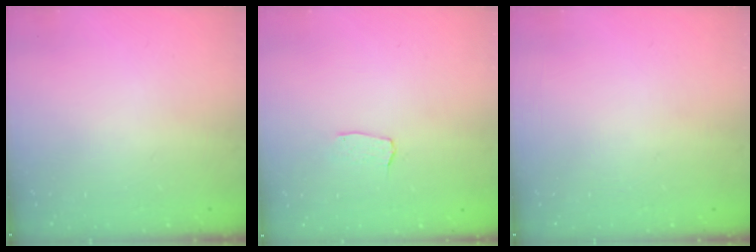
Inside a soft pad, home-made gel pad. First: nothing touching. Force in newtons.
{"total": 3.0, "press": 3.0, "slide": 0.2}
{"total": 0.0}